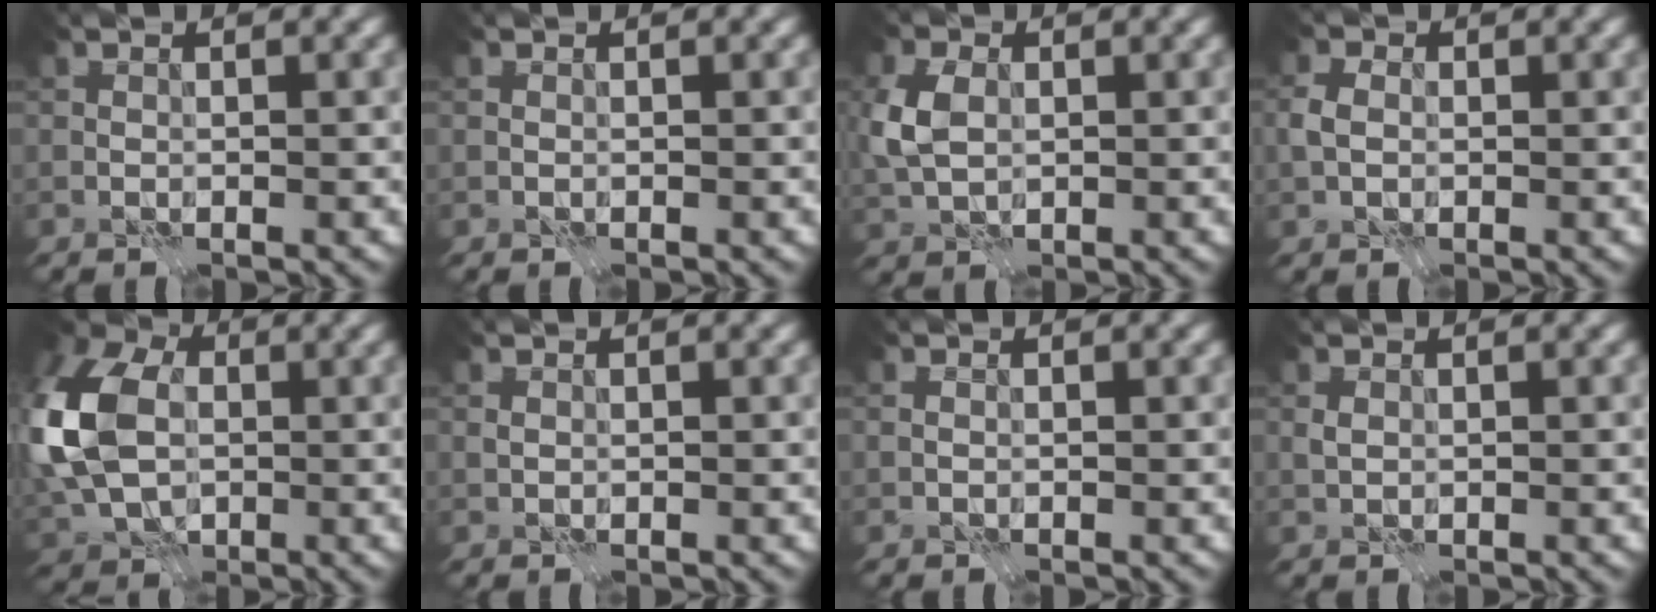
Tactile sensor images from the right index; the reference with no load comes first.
{"total": 0.0}
{"total": 4.3, "force": [0.5, 3.1, 3.0], "torque": [-0.078, 0.007, 0.007]}
{"total": 2.2, "force": [-0.1, 1.7, 1.4], "torque": [-0.034, 0.004, -0.007]}
{"total": 13.1, "force": [0.1, 9.0, 9.5], "torque": [-0.236, -0.006, -0.009]}
{"total": 0.0}
{"total": 0.6, "force": [0.0, 0.5, 0.4], "torque": [-0.007, 0.000, -0.001]}
{"total": 0.6, "force": [0.2, 0.4, 0.4], "torque": [-0.012, 0.002, 0.003]}